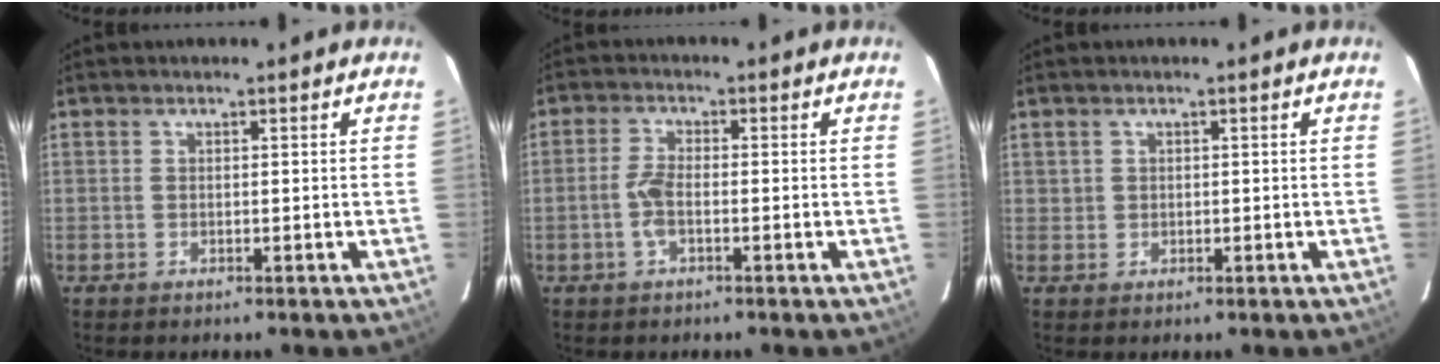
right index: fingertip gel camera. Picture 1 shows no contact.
{"total": 3.6, "force": [-1.2, 1.3, 3.1], "torque": [-0.073, 0.003, -0.023]}
{"total": 1.1, "force": [0.2, 1.0, -0.1], "torque": [0.008, 0.002, 0.005]}